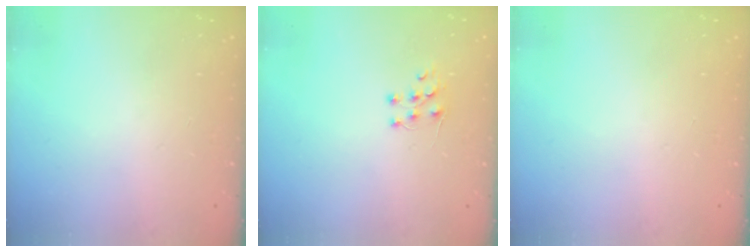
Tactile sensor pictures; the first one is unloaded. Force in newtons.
{"total": 4.7, "press": 4.7, "slide": 0.3}
{"total": 0.0}